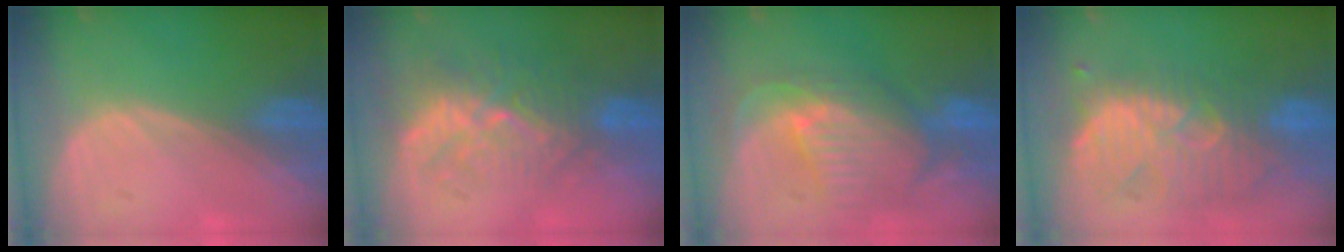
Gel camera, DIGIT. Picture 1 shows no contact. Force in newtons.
{"total": 9.4, "press": 8.7, "slide": 3.8}
{"total": 10.5, "press": 9.3, "slide": 4.8}
{"total": 11.1, "press": 10.6, "slide": 3.2}